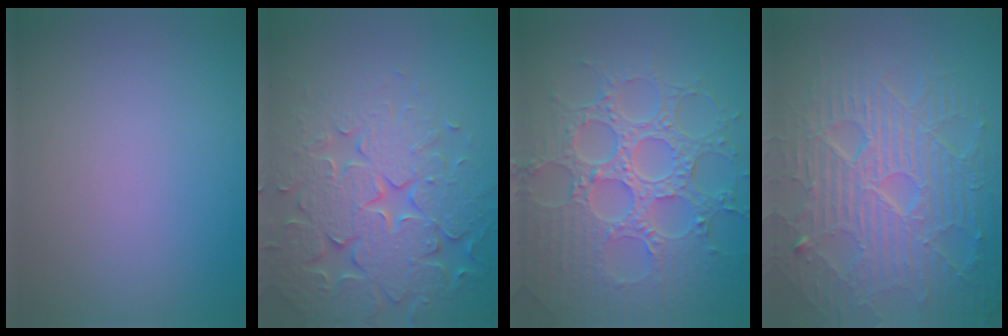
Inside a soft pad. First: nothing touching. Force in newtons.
{"total": 7.8, "press": 7.7, "slide": 1.5}
{"total": 8.7, "press": 6.4, "slide": 5.9}
{"total": 10.5, "press": 6.7, "slide": 8.1}